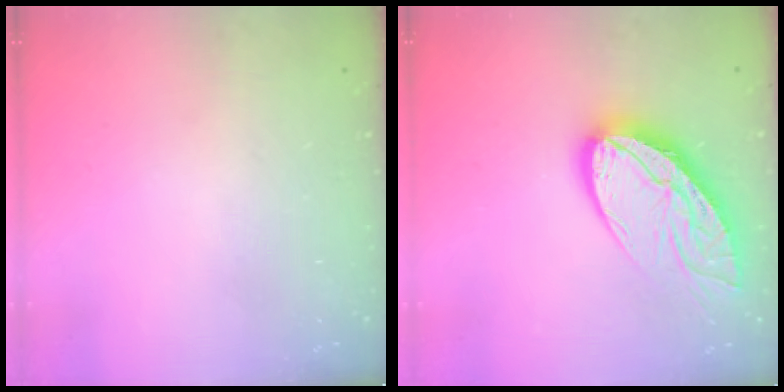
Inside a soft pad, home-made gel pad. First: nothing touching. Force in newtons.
{"total": 16.2, "press": 16.1, "slide": 1.7}